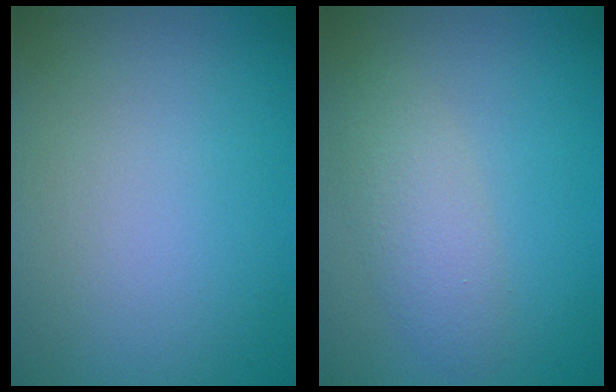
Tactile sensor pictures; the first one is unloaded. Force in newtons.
{"total": 2.8, "press": 2.8, "slide": 0.1}